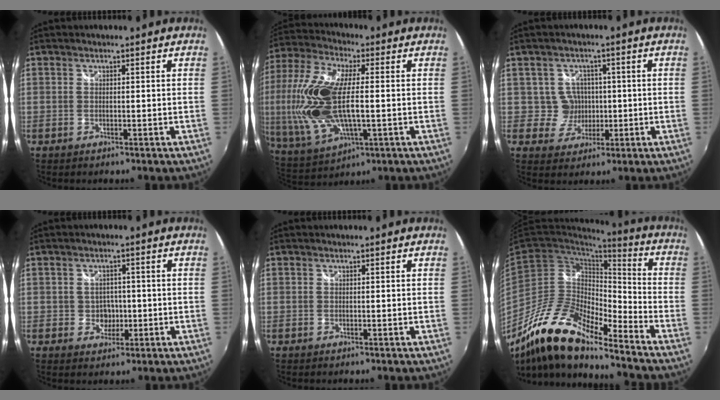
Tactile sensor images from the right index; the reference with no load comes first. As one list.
[{"total": 21.6, "force": [-0.7, 9.4, 19.5], "torque": [-0.416, -0.007, -0.008]}, {"total": 5.0, "force": [0.0, 5.0, 0.4], "torque": [-0.016, 0.017, 0.006]}, {"total": 3.6, "force": [-0.6, 3.4, 1.3], "torque": [-0.024, 0.007, -0.004]}, {"total": 0.0}, {"total": 17.9, "force": [-12.9, 4.6, 11.5], "torque": [-0.208, -0.012, -0.250]}]